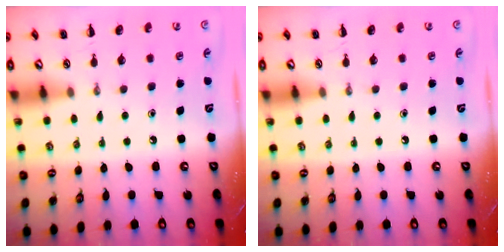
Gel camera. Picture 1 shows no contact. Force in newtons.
{"total": 0.0}